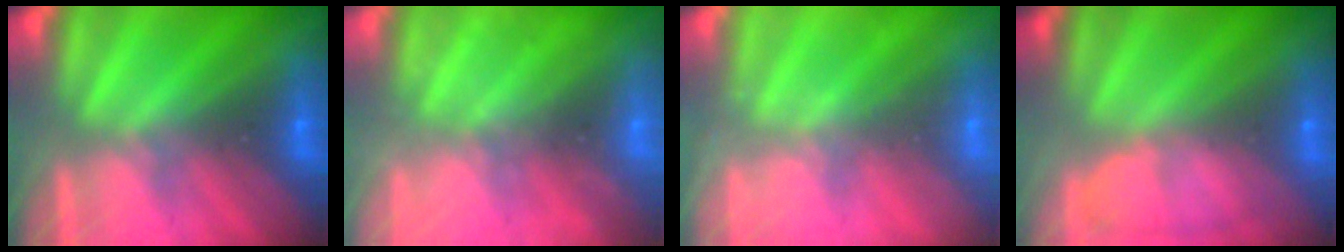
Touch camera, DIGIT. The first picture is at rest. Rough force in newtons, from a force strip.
{"total": 2.4}
{"total": 2.2}
{"total": 5.6}